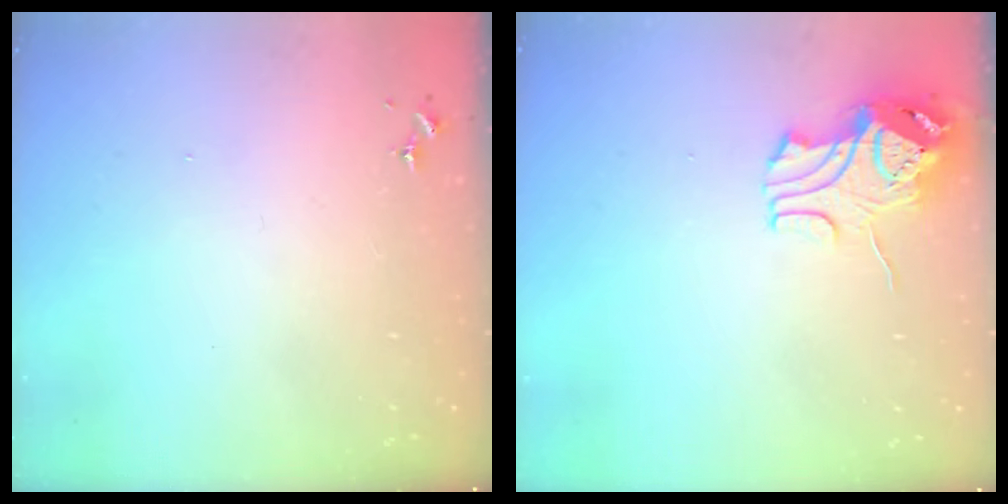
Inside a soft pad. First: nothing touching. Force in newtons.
{"total": 9.1, "press": 9.0, "slide": 1.5}